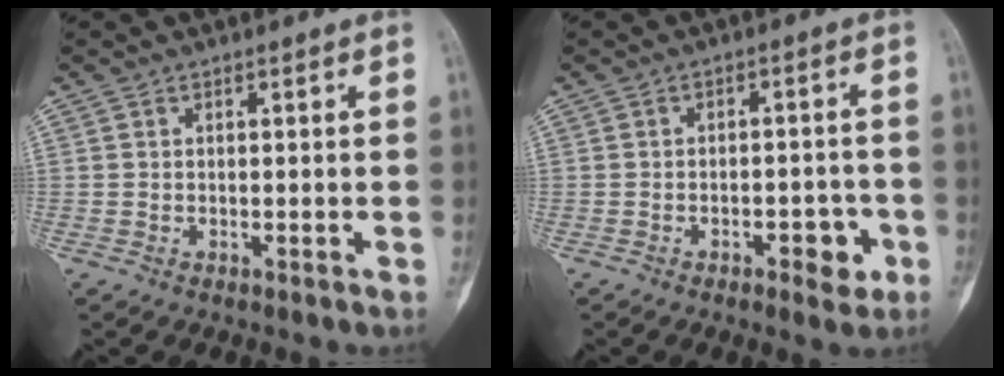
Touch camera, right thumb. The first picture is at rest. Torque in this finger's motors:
{"motor_torque": [-0.06, 0.14, -0.06, -0.05, -0.03]}